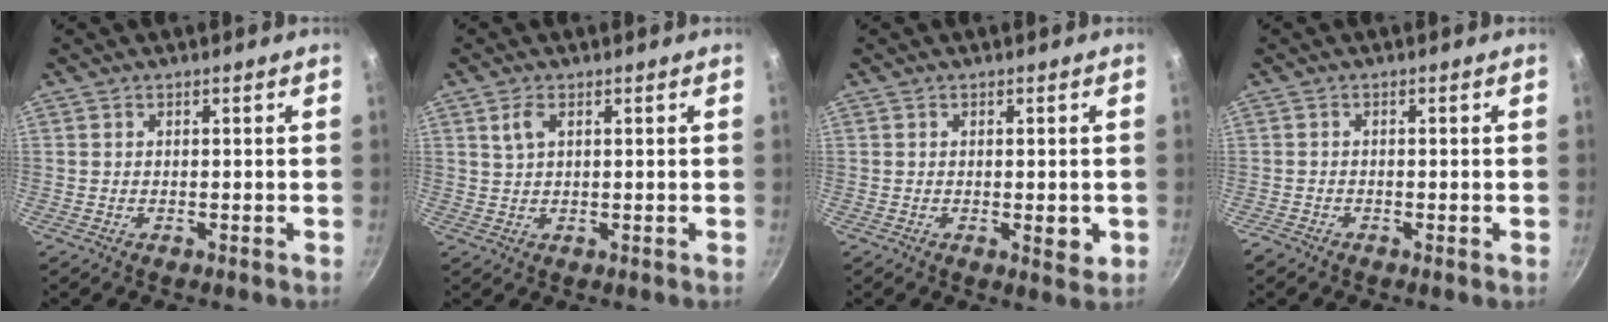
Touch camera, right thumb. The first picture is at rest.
{"total": 2.7, "force": [1.1, 1.4, 2.0], "torque": [-0.037, -0.002, 0.023]}
{"total": 3.2, "force": [-0.4, 1.5, 2.8], "torque": [-0.035, -0.007, -0.004]}
{"total": 1.2, "force": [-1.0, 0.6, 0.3], "torque": [-0.014, 0.003, -0.023]}